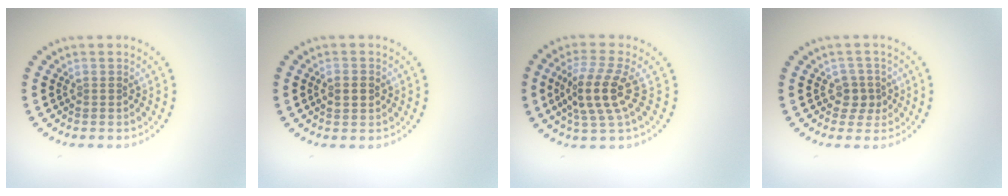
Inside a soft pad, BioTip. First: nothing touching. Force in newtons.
{"total": 2.2, "press": 2.2, "slide": 0.1}
{"total": 4.1, "press": 3.5, "slide": 2.2}
{"total": 1.9, "press": 1.6, "slide": 1.1}